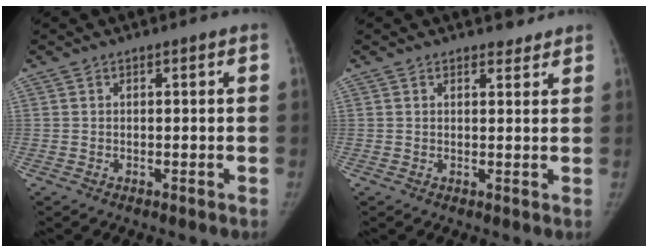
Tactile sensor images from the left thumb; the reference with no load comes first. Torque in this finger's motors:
{"motor_torque": [0.36, -0.31, 0.25, -0.06, 0.00]}